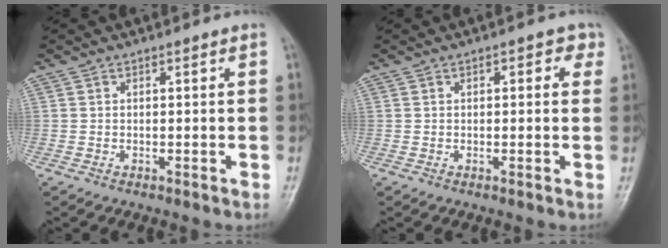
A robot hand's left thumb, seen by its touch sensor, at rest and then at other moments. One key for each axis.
{"total": 3.2, "fx": 1.2, "fy": 1.8, "fz": 2.4, "tx": -0.008, "ty": 0.002, "tz": 0.006}